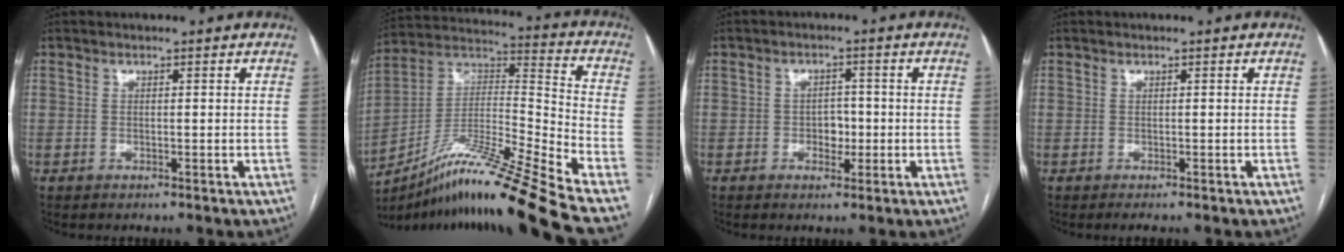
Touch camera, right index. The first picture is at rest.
{"total": 21.0, "force": [-15.6, -2.0, 13.8], "torque": [-0.245, -0.004, -0.281]}
{"total": 3.1, "force": [-0.7, 2.1, 2.1], "torque": [-0.025, 0.006, -0.008]}
{"total": 0.8, "force": [-0.6, 0.1, 0.5], "torque": [-0.007, -0.003, -0.008]}